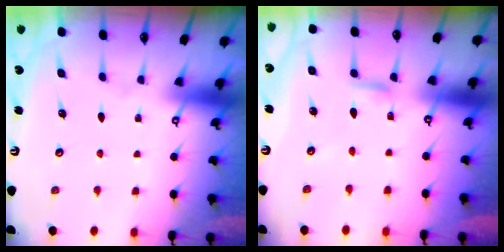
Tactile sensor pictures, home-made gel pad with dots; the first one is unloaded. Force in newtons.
{"total": 2.0, "press": 2.0, "slide": 0.1}